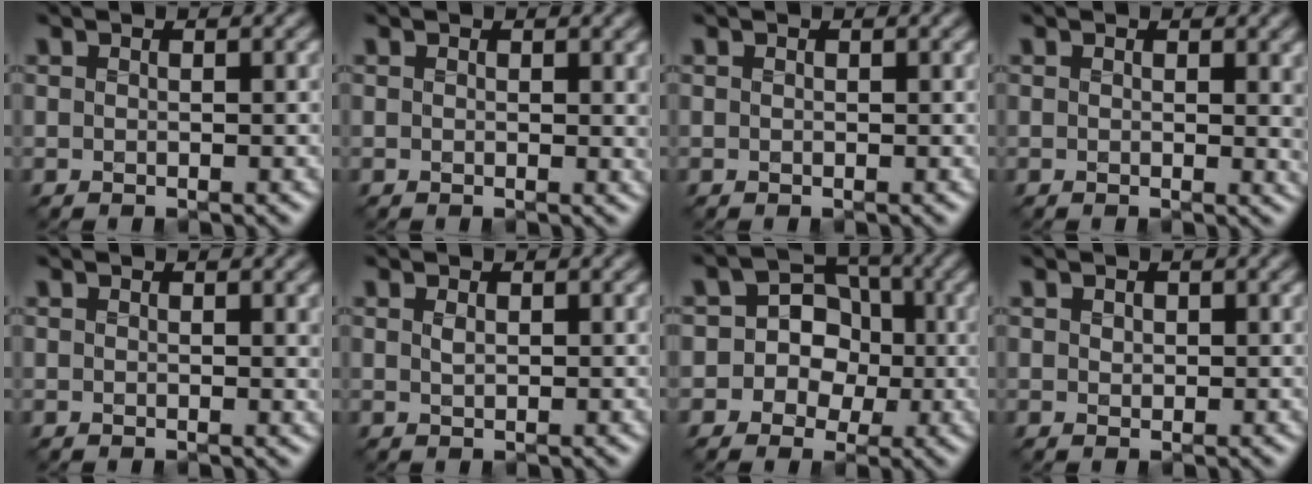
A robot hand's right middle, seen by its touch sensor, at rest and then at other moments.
{"total": 1.2, "force": [0.8, 0.5, 0.7], "torque": [-0.010, 0.000, 0.015]}
{"total": 0.0}
{"total": 2.3, "force": [1.2, 1.1, 1.6], "torque": [-0.021, -0.001, 0.019]}
{"total": 0.8, "force": [0.6, 0.4, 0.4], "torque": [-0.007, 0.000, 0.011]}
{"total": 0.5, "force": [0.0, 0.2, 0.5], "torque": [-0.014, 0.000, 0.001]}
{"total": 7.3, "force": [-0.7, 6.7, 2.9], "torque": [-0.025, 0.050, -0.053]}
{"total": 0.7, "force": [0.3, 0.6, 0.3], "torque": [-0.007, -0.003, 0.003]}